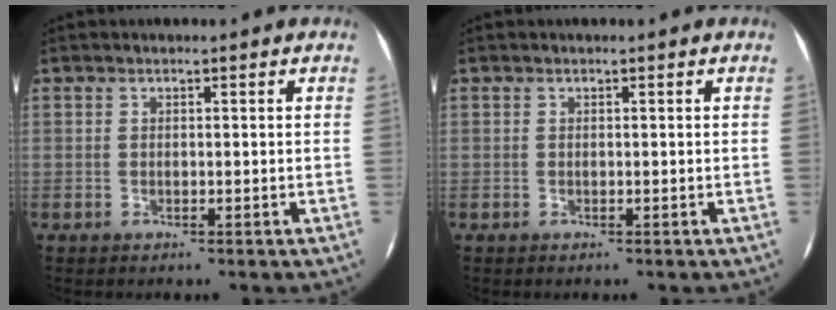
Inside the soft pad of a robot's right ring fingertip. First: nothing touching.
{"total": 0.0}